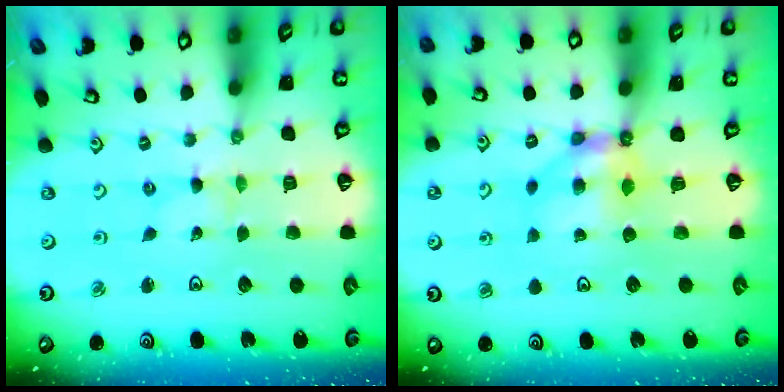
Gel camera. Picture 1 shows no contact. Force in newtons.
{"total": 6.7, "press": 6.7, "slide": 0.6}